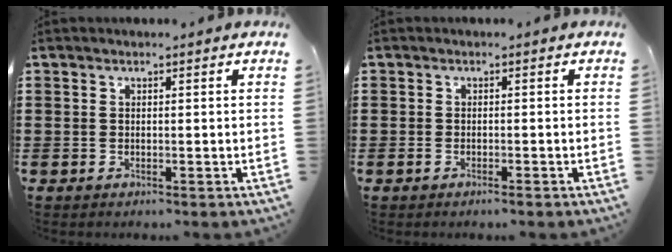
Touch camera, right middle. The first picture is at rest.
{"total": 0.8, "force": [-0.5, 0.2, 0.6], "torque": [-0.012, -0.003, -0.010]}